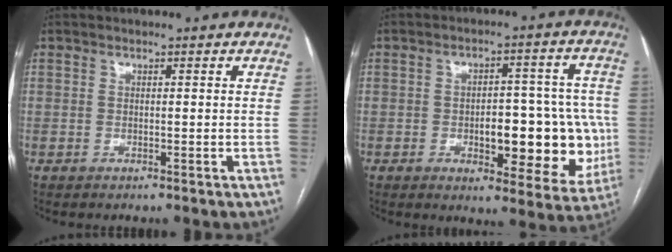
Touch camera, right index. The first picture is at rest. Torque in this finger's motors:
{"motor_torque": [0.69, -0.53, 0.53, 0.08]}